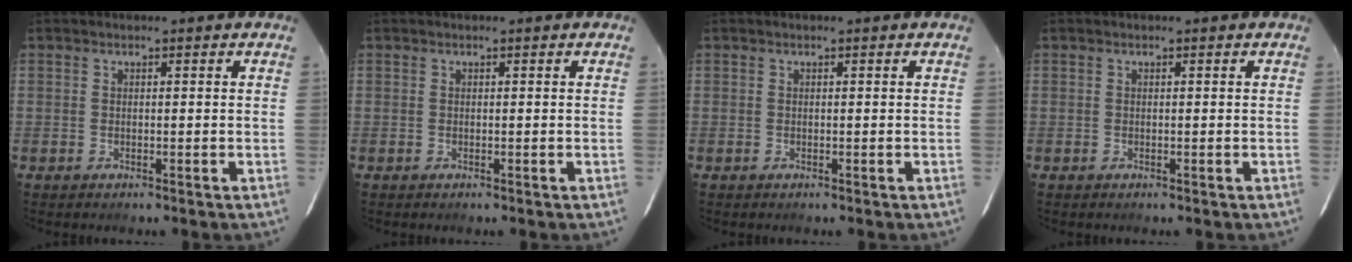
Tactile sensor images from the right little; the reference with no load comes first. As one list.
[{"total": 0.0}, {"total": 0.0}, {"total": 0.0}]